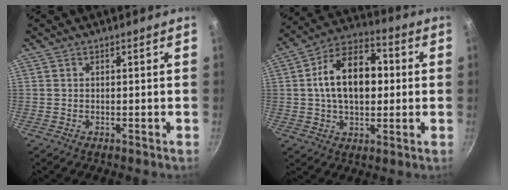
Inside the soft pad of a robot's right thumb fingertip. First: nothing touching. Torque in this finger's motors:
{"motor_torque": [-0.46, 2.12, 1.27, 0.26, 0.14]}